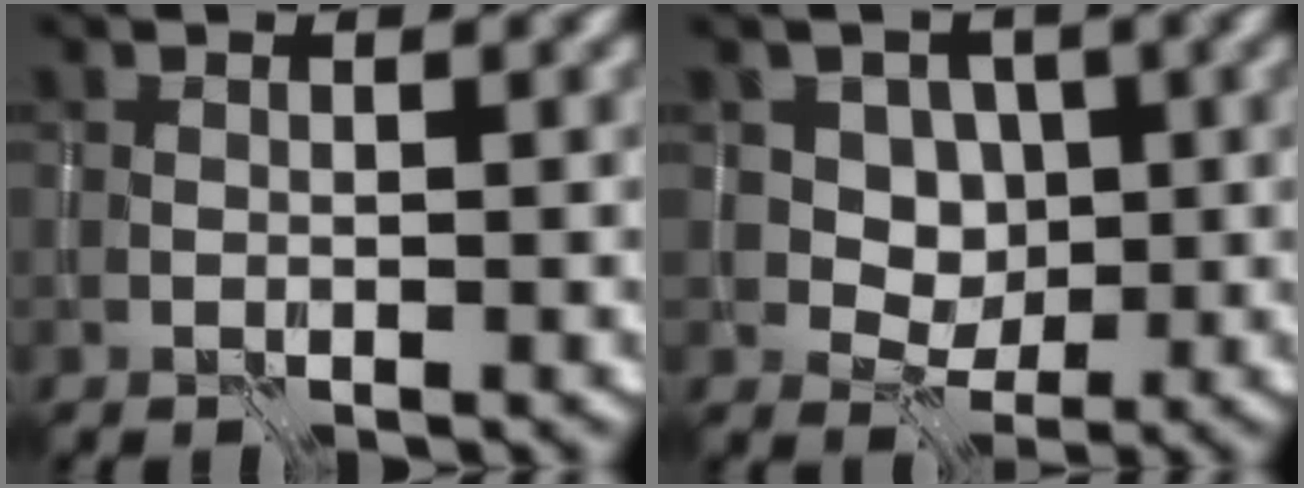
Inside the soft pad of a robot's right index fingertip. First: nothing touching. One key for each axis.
{"total": 3.1, "fx": 0.6, "fy": 2.7, "fz": 1.4, "tx": -0.024, "ty": -0.015, "tz": 0.014}